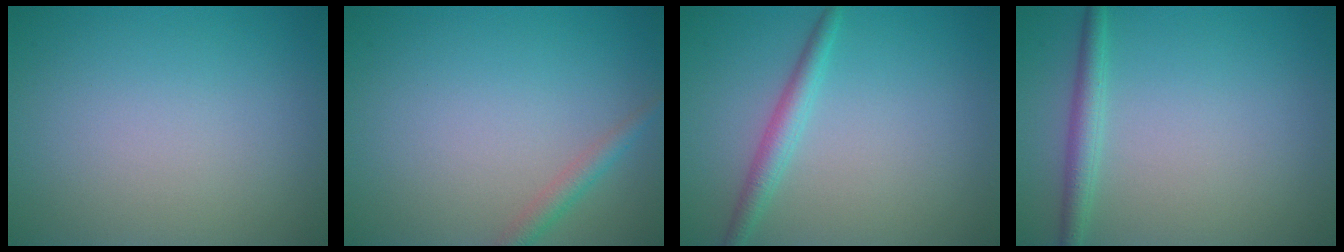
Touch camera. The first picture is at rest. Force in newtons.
{"total": 1.7, "press": 1.7, "slide": 0.1}
{"total": 2.2, "press": 2.2, "slide": 0.0}
{"total": 2.1, "press": 2.1, "slide": 0.0}